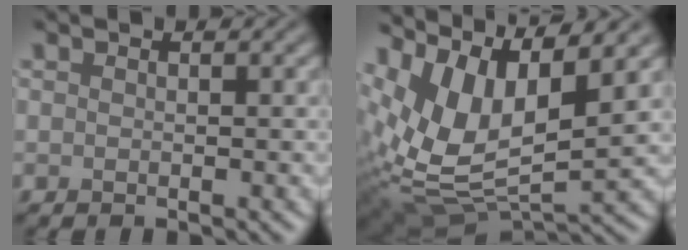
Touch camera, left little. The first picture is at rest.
{"total": 10.8, "force": [4.7, 4.9, 8.5], "torque": [-0.184, 0.000, 0.090]}